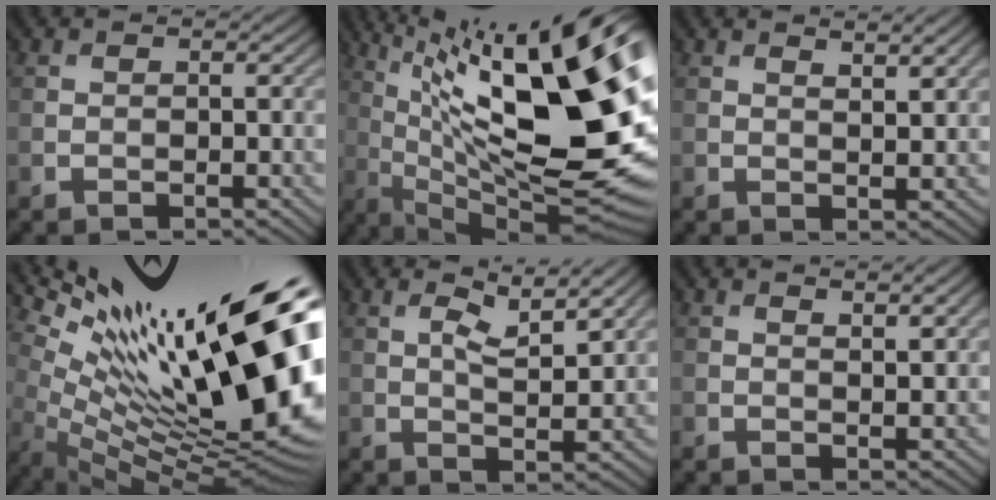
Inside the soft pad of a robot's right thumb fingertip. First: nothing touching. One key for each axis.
{"total": 20.8, "fx": 4.9, "fy": 5.0, "fz": 19.6, "tx": -0.309, "ty": 0.026, "tz": 0.100}
{"total": 2.8, "fx": 2.0, "fy": 0.2, "fz": 1.9, "tx": -0.031, "ty": -0.004, "tz": 0.039}
{"total": 19.8, "fx": 4.7, "fy": 6.3, "fz": 18.2, "tx": -0.268, "ty": -0.018, "tz": 0.110}
{"total": 5.3, "fx": 3.0, "fy": 0.9, "fz": 4.3, "tx": -0.072, "ty": -0.011, "tz": 0.057}
{"total": 2.0, "fx": 1.5, "fy": 0.0, "fz": 1.3, "tx": -0.022, "ty": -0.007, "tz": 0.032}